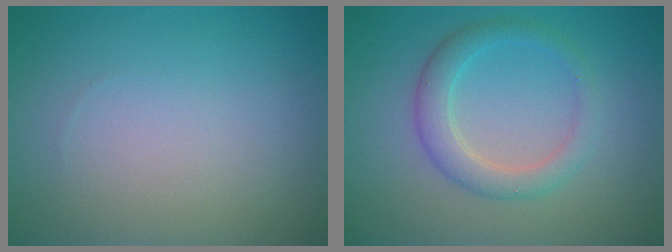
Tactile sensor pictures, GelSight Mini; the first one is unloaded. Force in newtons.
{"total": 3.0, "press": 3.0, "slide": 0.1}